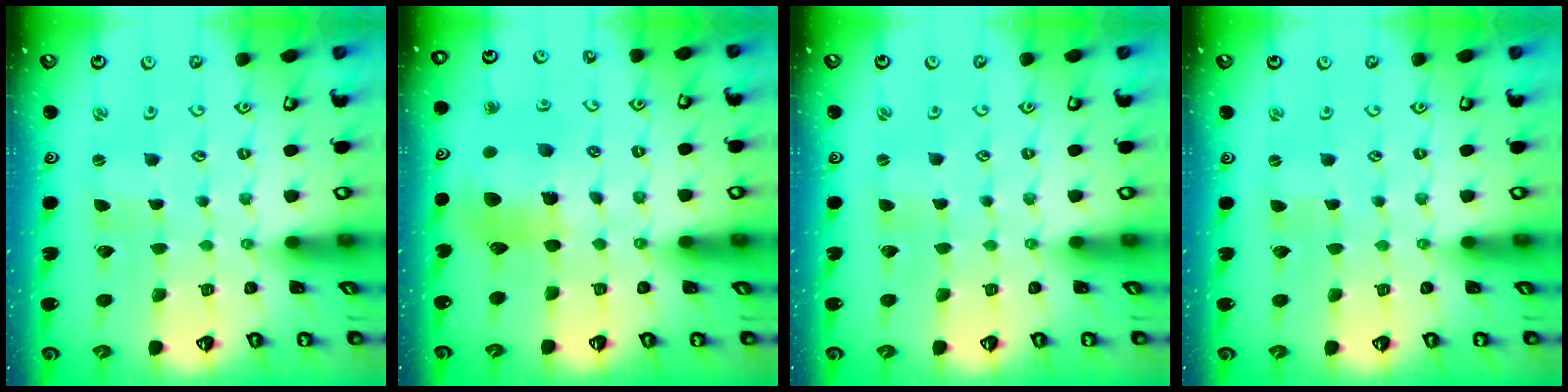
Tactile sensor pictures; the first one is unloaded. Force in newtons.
{"total": 11.3, "press": 11.1, "slide": 1.7}
{"total": 1.3, "press": 1.3, "slide": 0.4}
{"total": 0.0}